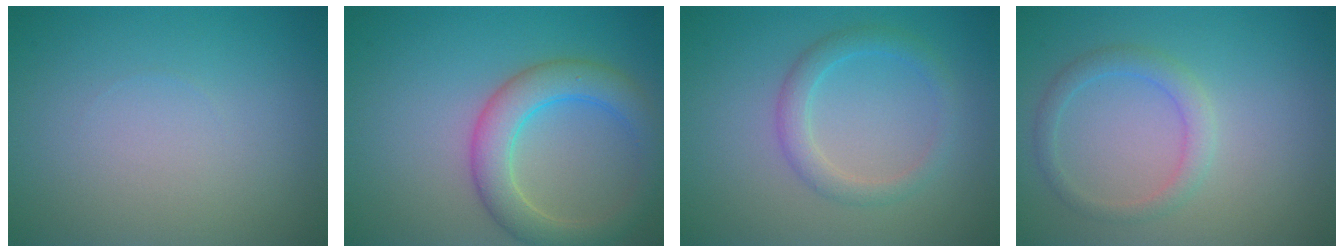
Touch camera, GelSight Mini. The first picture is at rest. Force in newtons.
{"total": 4.9, "press": 4.9, "slide": 0.0}
{"total": 2.5, "press": 2.4, "slide": 0.2}
{"total": 2.1, "press": 2.0, "slide": 0.3}